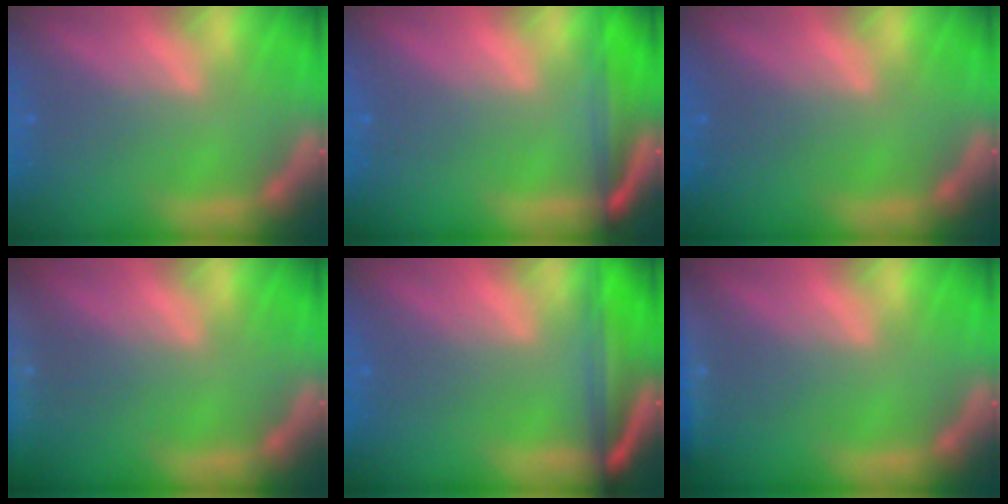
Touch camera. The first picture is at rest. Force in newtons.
{"total": 5.5}
{"total": 0.0}
{"total": 8.5}
{"total": 7.6}
{"total": 3.0}